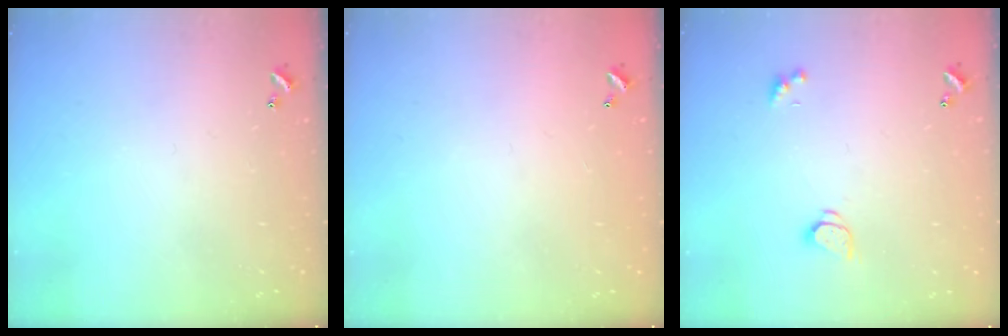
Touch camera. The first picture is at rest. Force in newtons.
{"total": 3.0, "press": 3.0, "slide": 0.1}
{"total": 1.6, "press": 1.5, "slide": 0.5}